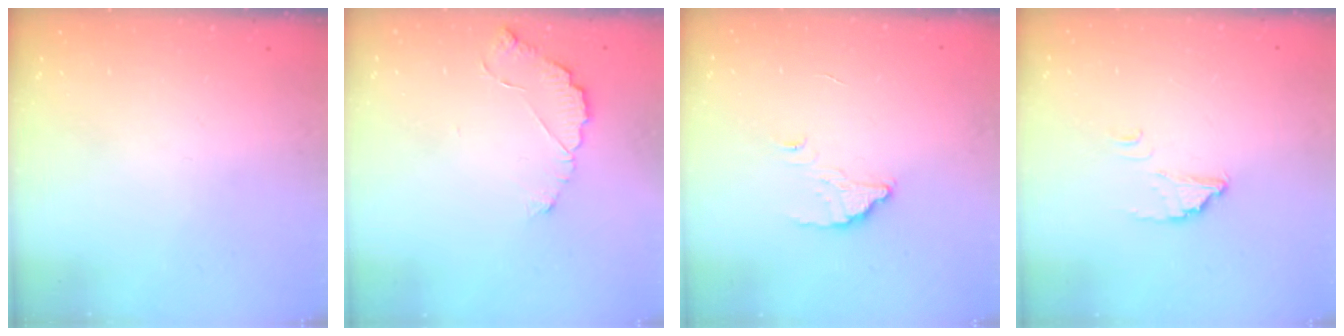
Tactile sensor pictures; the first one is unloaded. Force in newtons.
{"total": 5.8, "press": 5.8, "slide": 0.4}
{"total": 2.6, "press": 2.6, "slide": 0.1}
{"total": 2.7, "press": 2.7, "slide": 0.1}